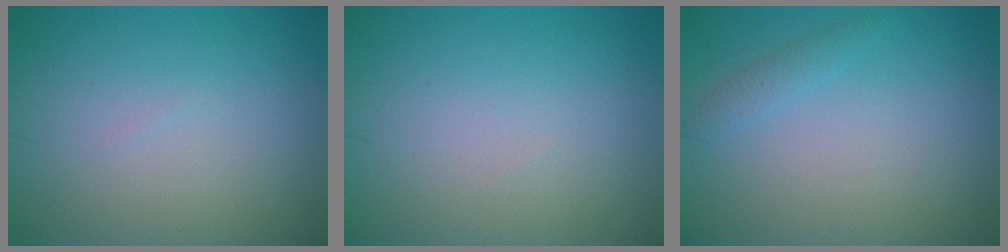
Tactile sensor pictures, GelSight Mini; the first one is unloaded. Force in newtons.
{"total": 0.0}
{"total": 1.1, "press": 1.1, "slide": 0.1}